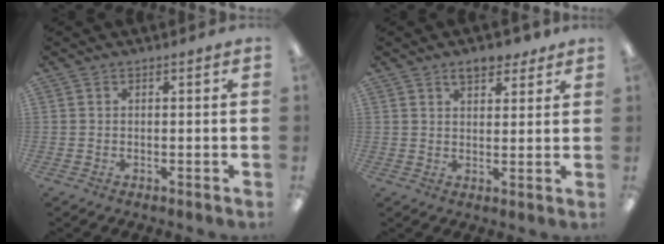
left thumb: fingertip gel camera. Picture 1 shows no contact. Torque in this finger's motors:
{"motor_torque": [1.47, 0.55, 0.92, -1.00, 0.09]}